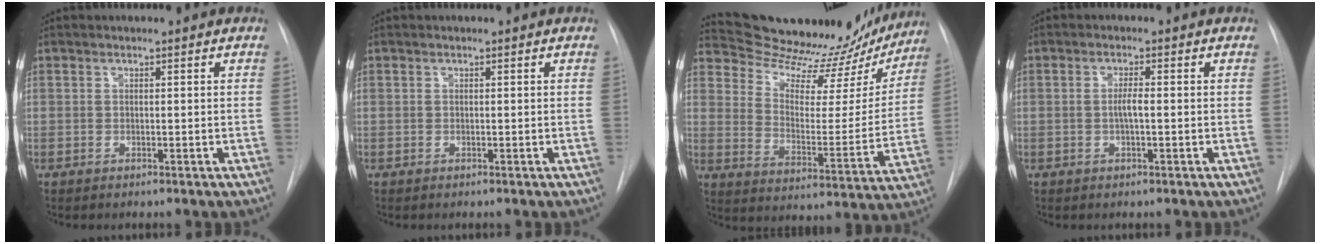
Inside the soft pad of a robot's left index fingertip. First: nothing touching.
{"total": 0.0}
{"total": 23.7, "force": [22.2, 6.0, 5.9], "torque": [-0.078, -0.046, 0.296]}
{"total": 2.0, "force": [-0.2, 0.3, 2.0], "torque": [-0.039, 0.002, -0.004]}